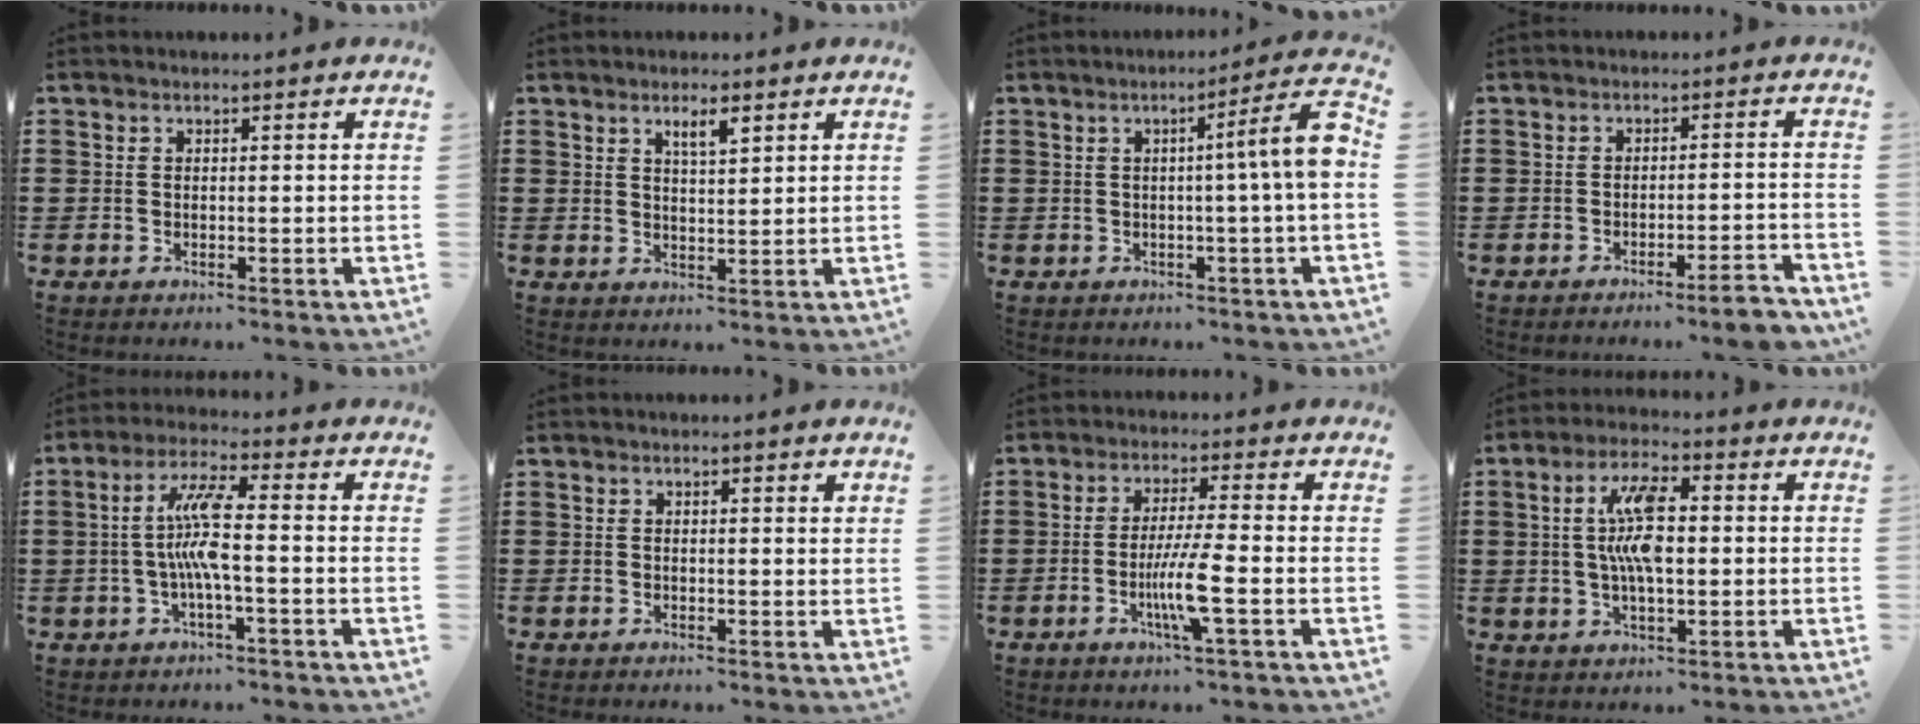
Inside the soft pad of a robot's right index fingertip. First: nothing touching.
{"total": 2.7, "force": [1.7, 0.6, 2.1], "torque": [-0.035, 0.001, 0.026]}
{"total": 8.0, "force": [0.4, 0.0, 8.0], "torque": [-0.118, -0.017, 0.000]}
{"total": 3.8, "force": [-3.2, -0.1, 2.1], "torque": [-0.034, -0.009, -0.058]}
{"total": 7.5, "force": [-0.8, 1.0, 7.4], "torque": [-0.162, -0.007, -0.027]}
{"total": 0.6, "force": [0.4, 0.2, 0.5], "torque": [-0.010, 0.003, 0.007]}
{"total": 7.0, "force": [-2.2, -0.1, 6.7], "torque": [-0.132, -0.020, -0.044]}
{"total": 9.0, "force": [0.9, 3.2, 8.4], "torque": [-0.179, 0.004, 0.007]}